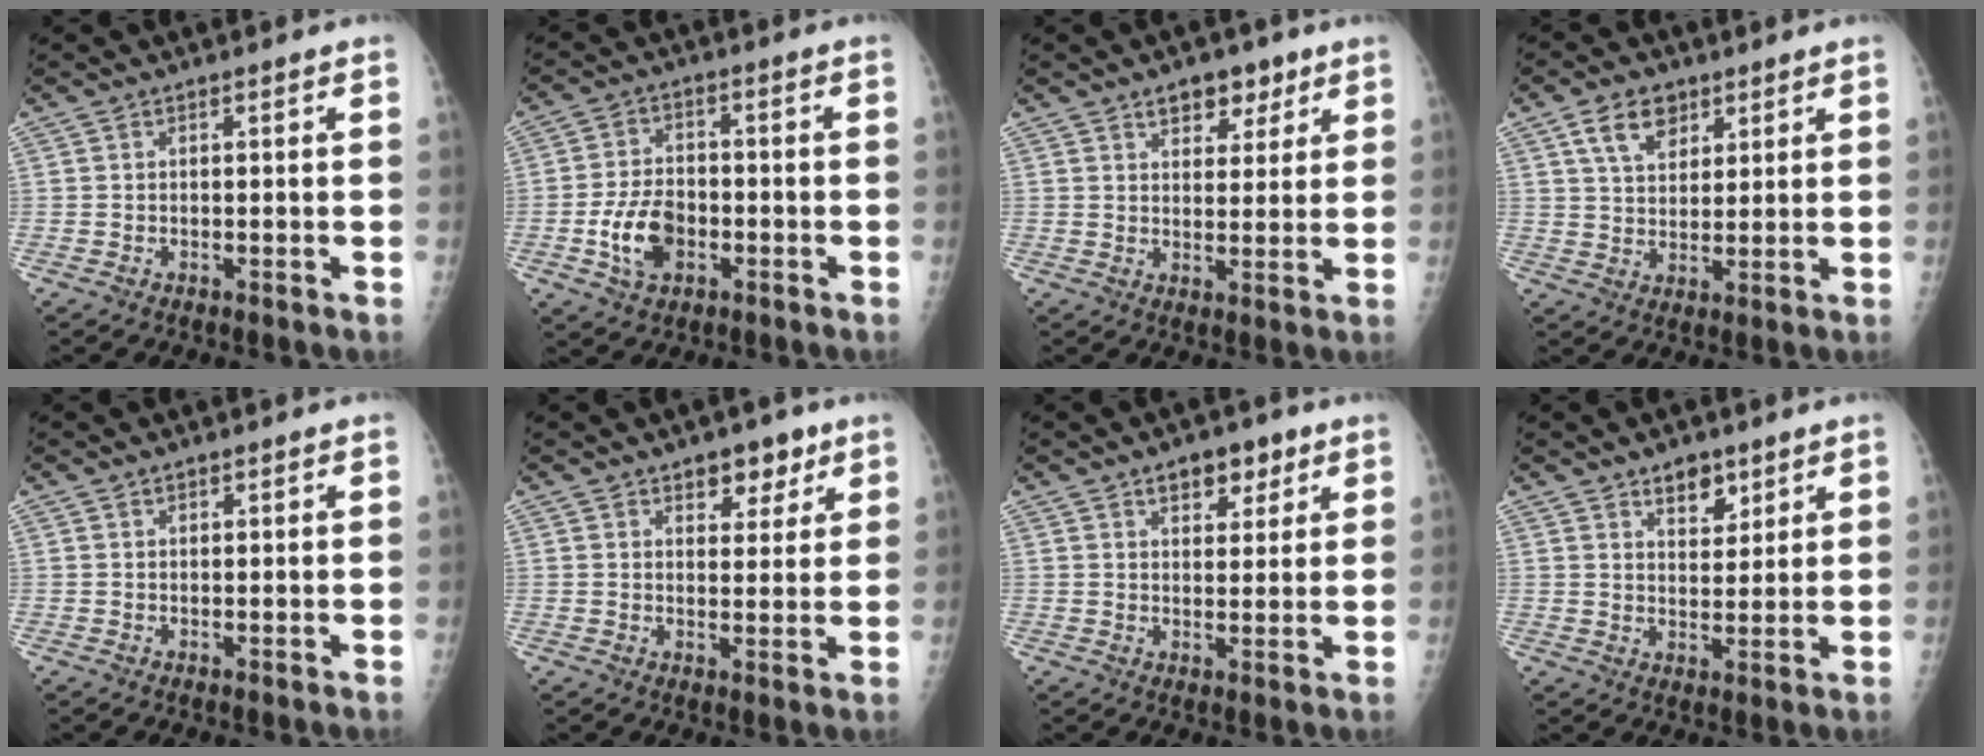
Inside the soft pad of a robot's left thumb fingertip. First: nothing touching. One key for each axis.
{"total": 8.6, "fx": -2.8, "fy": 5.6, "fz": 5.9, "tx": -0.100, "ty": 0.017, "tz": -0.050}
{"total": 6.4, "fx": 3.9, "fy": 3.8, "fz": 3.3, "tx": -0.014, "ty": -0.018, "tz": 0.057}
{"total": 7.4, "fx": 4.0, "fy": 4.7, "fz": 4.1, "tx": -0.050, "ty": -0.020, "tz": 0.072}
{"total": 0.5, "fx": 0.4, "fy": 0.3, "fz": 0.2, "tx": -0.002, "ty": -0.002, "tz": 0.006}
{"total": 5.9, "fx": 3.6, "fy": 3.5, "fz": 3.0, "tx": -0.008, "ty": -0.018, "tz": 0.050}
{"total": 6.2, "fx": 3.6, "fy": 3.5, "fz": 3.7, "tx": -0.022, "ty": -0.015, "tz": 0.051}
{"total": 5.6, "fx": 3.6, "fy": 3.1, "fz": 2.9, "tx": -0.016, "ty": -0.024, "tz": 0.059}